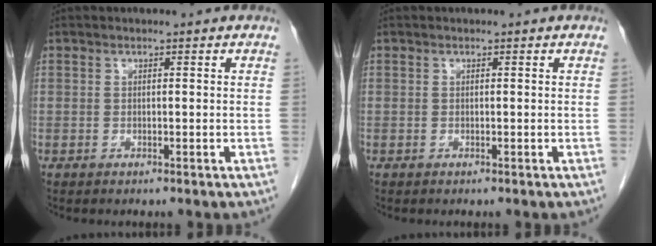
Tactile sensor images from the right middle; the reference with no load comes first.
{"total": 0.0}